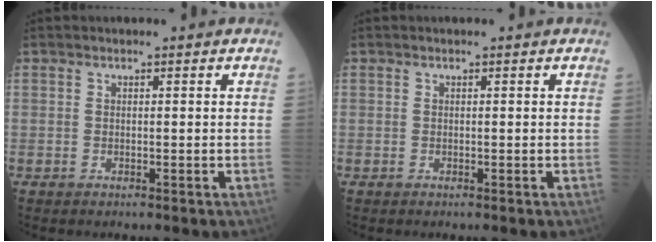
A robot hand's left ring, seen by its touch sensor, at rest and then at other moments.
{"total": 0.0}